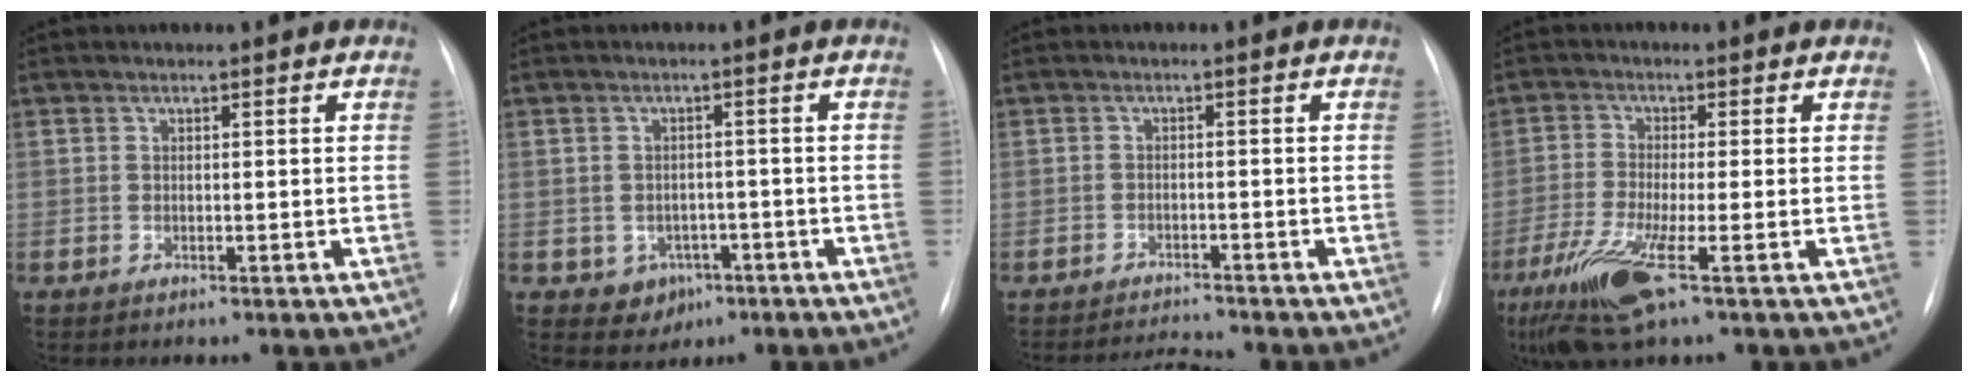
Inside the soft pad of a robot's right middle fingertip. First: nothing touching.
{"total": 4.1, "force": [-1.7, 3.5, 1.1], "torque": [-0.010, 0.010, -0.013]}
{"total": 3.2, "force": [-3.0, -1.1, -0.3], "torque": [-0.002, -0.016, -0.048]}
{"total": 9.0, "force": [-4.5, 0.5, 7.7], "torque": [-0.162, -0.030, -0.087]}